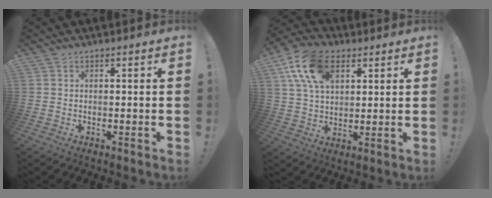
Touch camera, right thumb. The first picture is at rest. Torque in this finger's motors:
{"motor_torque": [1.91, 2.16, 0.28, 0.10, 0.09]}